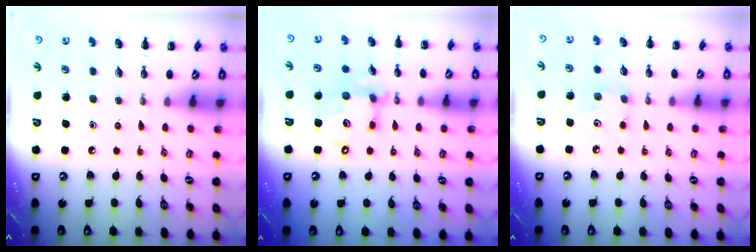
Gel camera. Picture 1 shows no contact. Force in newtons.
{"total": 13.2, "press": 12.9, "slide": 3.1}
{"total": 4.7, "press": 4.5, "slide": 1.1}